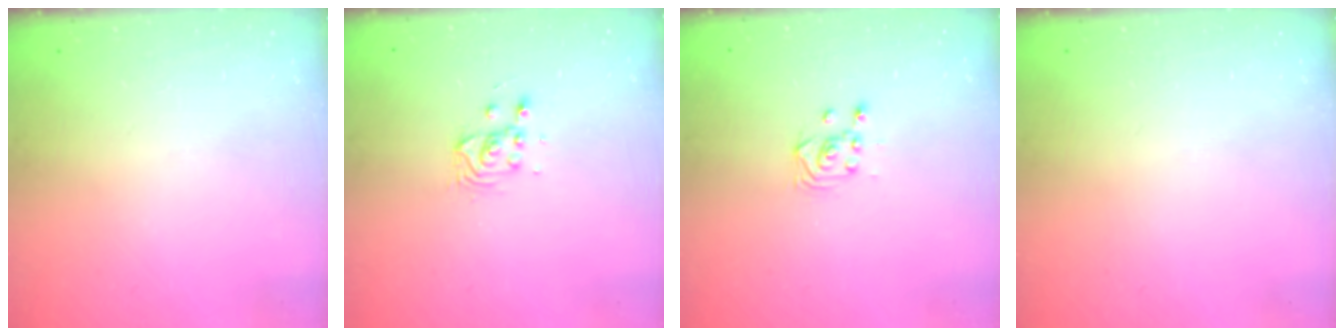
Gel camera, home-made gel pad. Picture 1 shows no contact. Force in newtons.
{"total": 3.2, "press": 3.2, "slide": 0.2}
{"total": 3.6, "press": 3.5, "slide": 1.2}
{"total": 0.0}